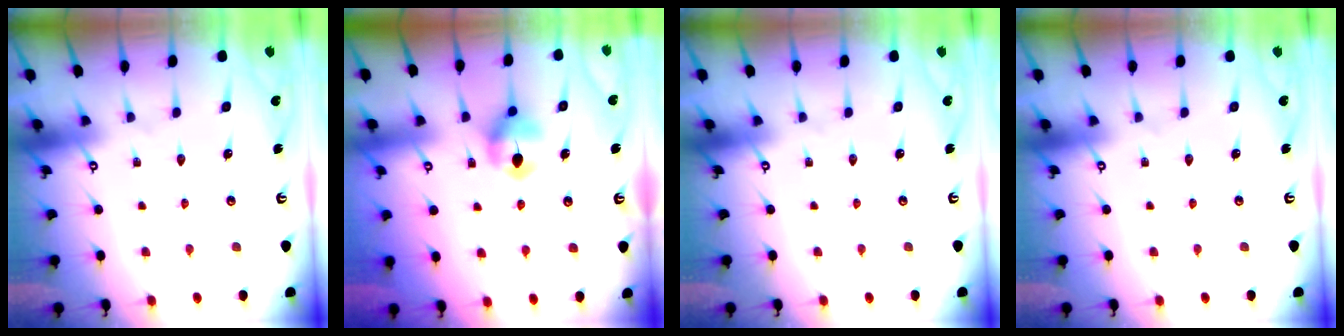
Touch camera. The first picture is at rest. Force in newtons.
{"total": 6.4, "press": 6.4, "slide": 0.5}
{"total": 0.0}
{"total": 0.0}